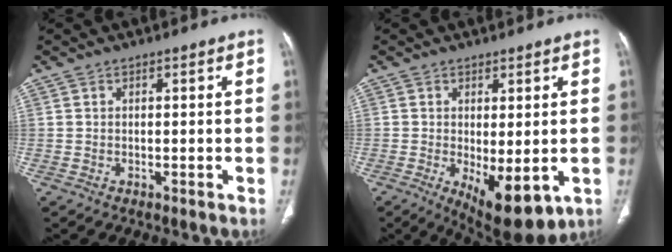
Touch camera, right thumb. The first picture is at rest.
{"total": 10.6, "force": [-2.8, 4.3, 9.3], "torque": [-0.127, -0.022, -0.025]}